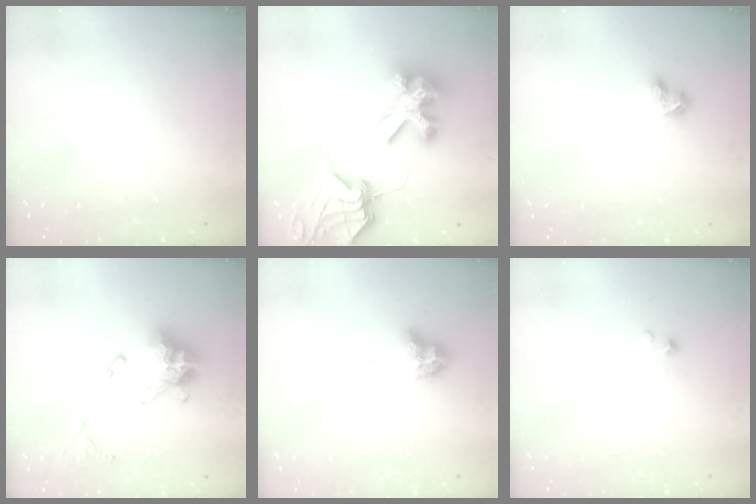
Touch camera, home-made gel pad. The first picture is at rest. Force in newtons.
{"total": 12.0, "press": 11.9, "slide": 1.3}
{"total": 3.7, "press": 3.7, "slide": 0.4}
{"total": 14.2, "press": 14.1, "slide": 1.3}
{"total": 9.1, "press": 9.1, "slide": 1.1}
{"total": 0.0}